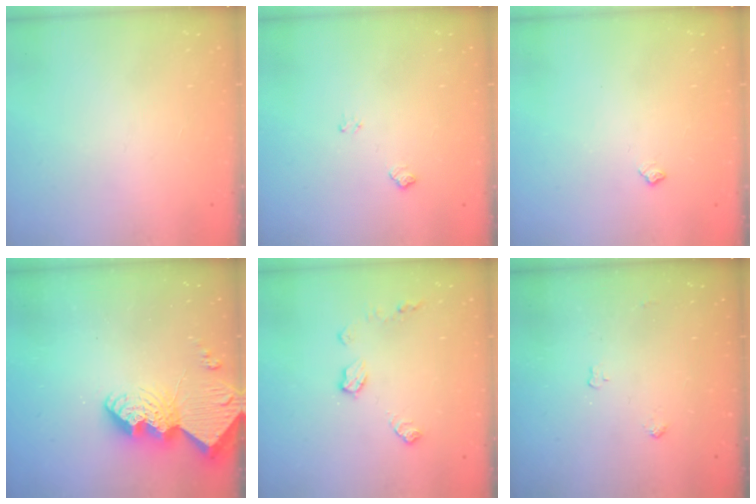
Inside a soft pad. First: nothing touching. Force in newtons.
{"total": 6.1, "press": 6.1, "slide": 0.7}
{"total": 5.0, "press": 5.0, "slide": 0.8}
{"total": 13.1, "press": 13.0, "slide": 0.8}
{"total": 7.2, "press": 7.2, "slide": 0.6}
{"total": 3.5, "press": 3.4, "slide": 0.6}